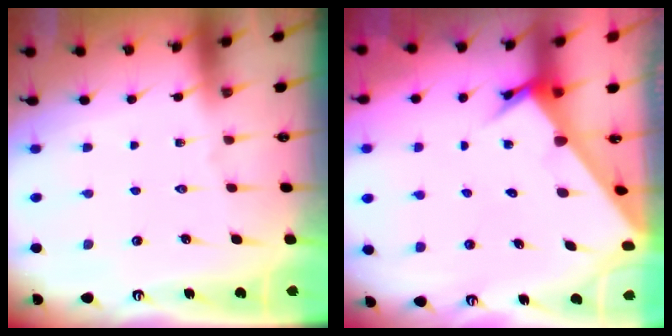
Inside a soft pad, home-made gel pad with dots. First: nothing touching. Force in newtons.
{"total": 3.3, "press": 3.3, "slide": 0.2}